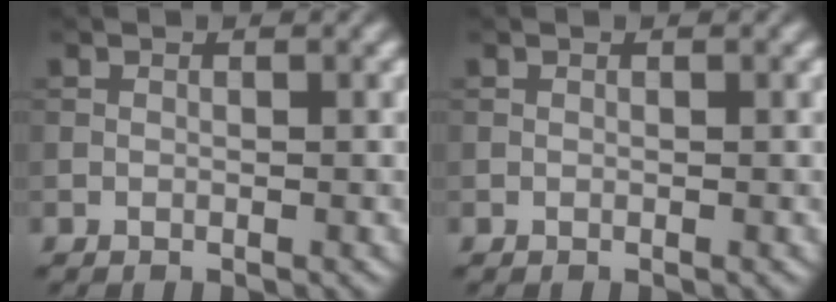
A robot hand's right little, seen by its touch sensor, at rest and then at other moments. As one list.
[{"total": 0.0}]